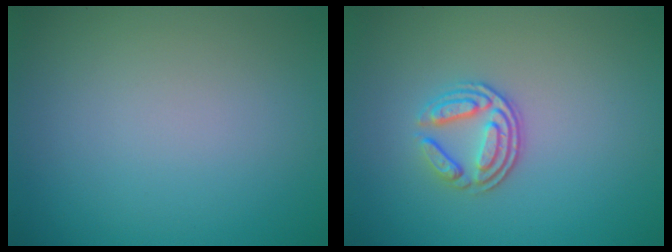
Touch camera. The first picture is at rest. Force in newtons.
{"total": 3.2, "press": 2.5, "slide": 1.9}